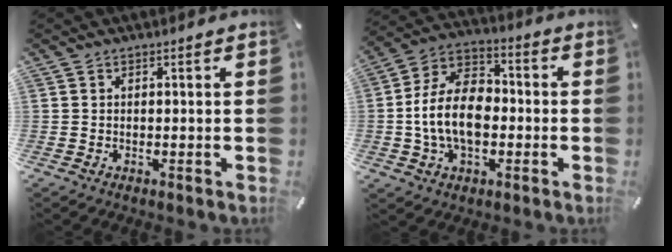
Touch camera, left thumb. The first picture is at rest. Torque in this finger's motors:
{"motor_torque": [0.41, 0.45, 0.48, 0.28, 0.19]}